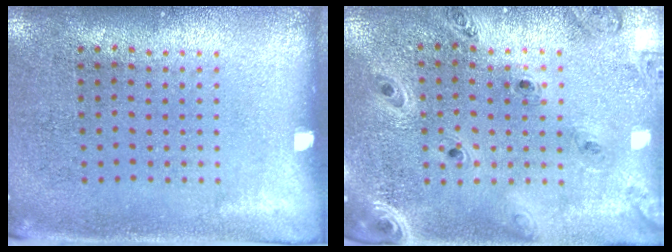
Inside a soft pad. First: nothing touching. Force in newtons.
{"total": 1.3, "press": 1.3, "slide": 0.2}